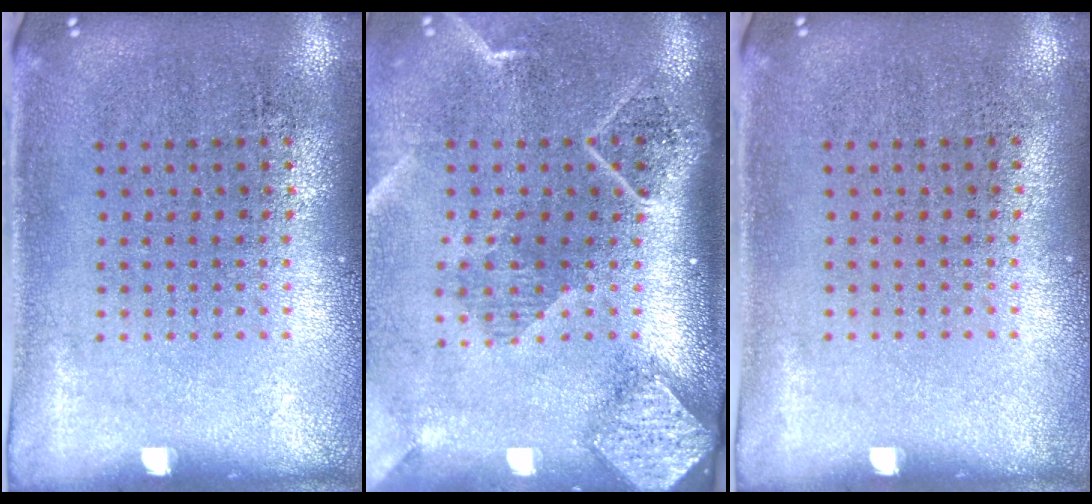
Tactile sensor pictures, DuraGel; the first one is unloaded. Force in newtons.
{"total": 2.7, "press": 2.1, "slide": 1.7}
{"total": 0.0}